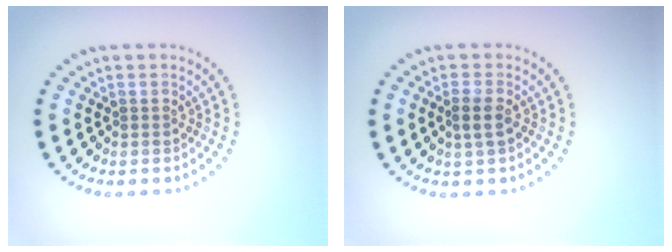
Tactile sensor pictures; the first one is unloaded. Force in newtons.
{"total": 1.5, "press": 1.4, "slide": 0.6}